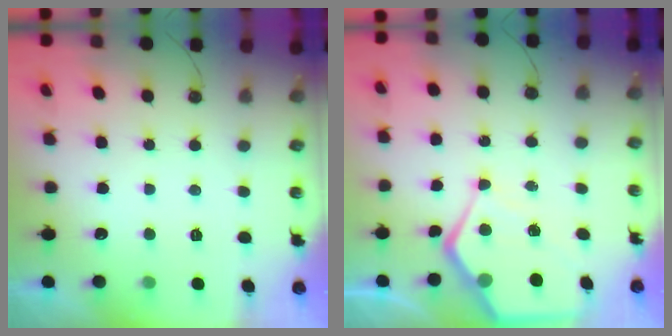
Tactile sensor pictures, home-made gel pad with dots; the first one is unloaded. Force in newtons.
{"total": 10.3, "press": 10.3, "slide": 1.0}